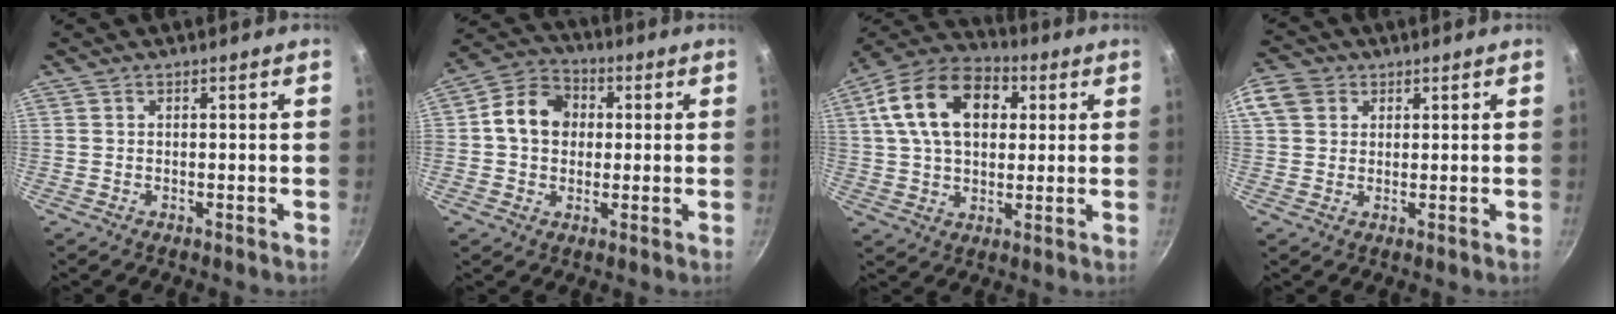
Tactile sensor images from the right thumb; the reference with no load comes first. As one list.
[{"total": 10.1, "force": [1.0, 8.4, 5.6], "torque": [-0.067, 0.016, -0.003]}, {"total": 17.7, "force": [4.8, 11.7, 12.5], "torque": [-0.199, 0.016, 0.067]}, {"total": 7.4, "force": [2.6, 6.0, 3.5], "torque": [-0.060, 0.006, 0.036]}]